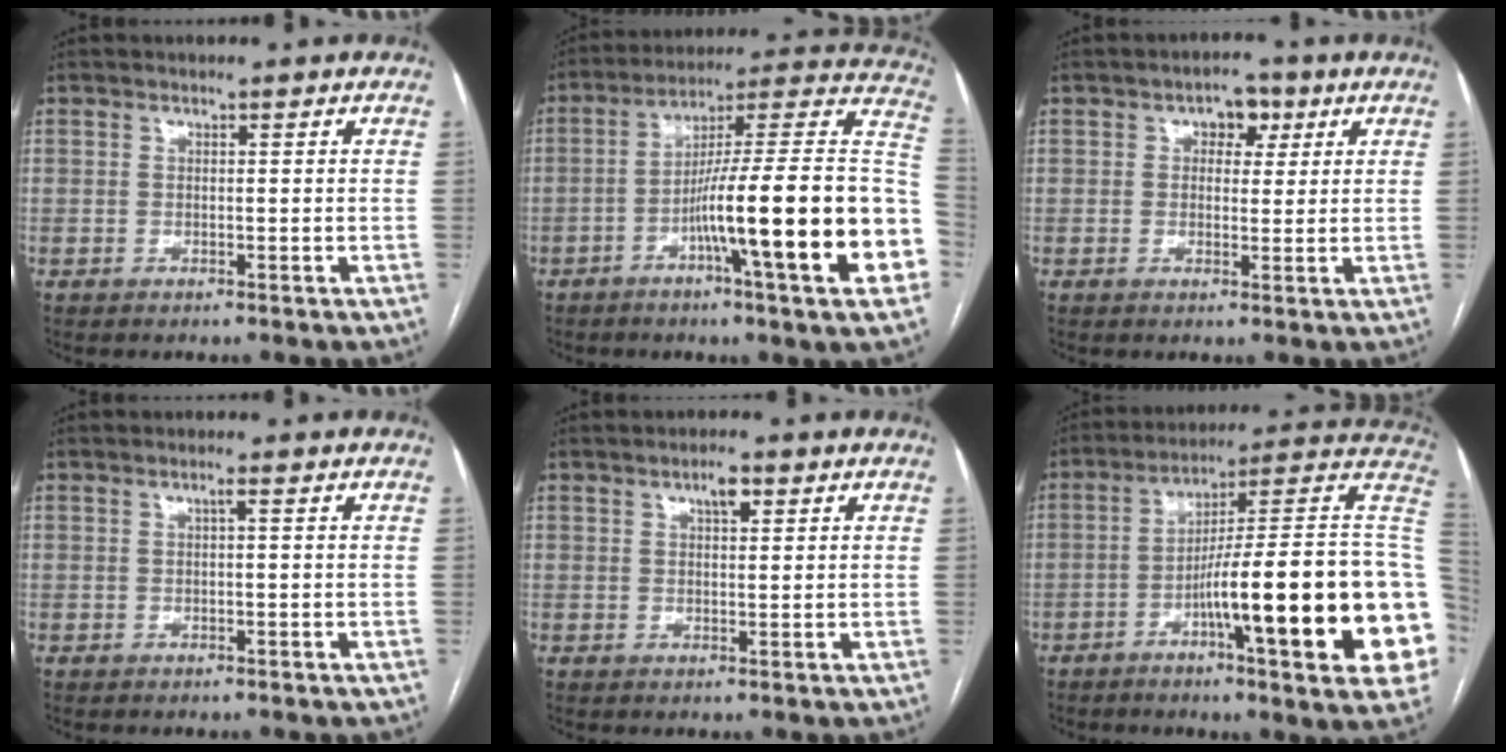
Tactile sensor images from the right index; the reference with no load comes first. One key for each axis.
{"total": 25.4, "fx": -6.8, "fy": 0.6, "fz": 24.5, "tx": -0.272, "ty": 0.010, "tz": -0.110}
{"total": 3.9, "fx": 1.6, "fy": 2.5, "fz": 2.5, "tx": -0.032, "ty": 0.015, "tz": 0.022}
{"total": 0.6, "fx": 0.1, "fy": -0.1, "fz": 0.6, "tx": -0.009, "ty": 0.002, "tz": 0.003}
{"total": 2.5, "fx": 1.3, "fy": 0.8, "fz": 2.0, "tx": -0.035, "ty": 0.005, "tz": 0.022}
{"total": 26.9, "fx": -5.4, "fy": 1.7, "fz": 26.3, "tx": -0.275, "ty": 0.008, "tz": -0.088}